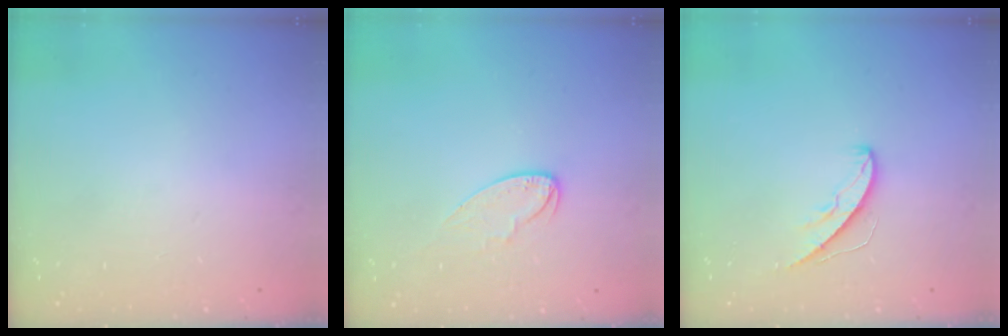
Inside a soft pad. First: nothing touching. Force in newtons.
{"total": 7.6, "press": 7.6, "slide": 0.2}
{"total": 5.0, "press": 5.0, "slide": 0.4}